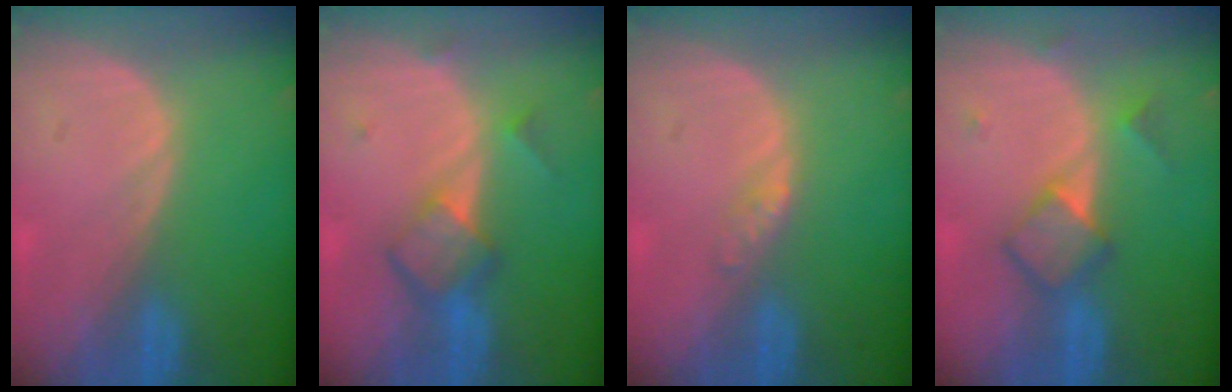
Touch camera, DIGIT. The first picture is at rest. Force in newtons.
{"total": 5.9, "press": 5.0, "slide": 3.2}
{"total": 1.4, "press": 1.4, "slide": 0.1}
{"total": 5.0, "press": 4.9, "slide": 1.0}